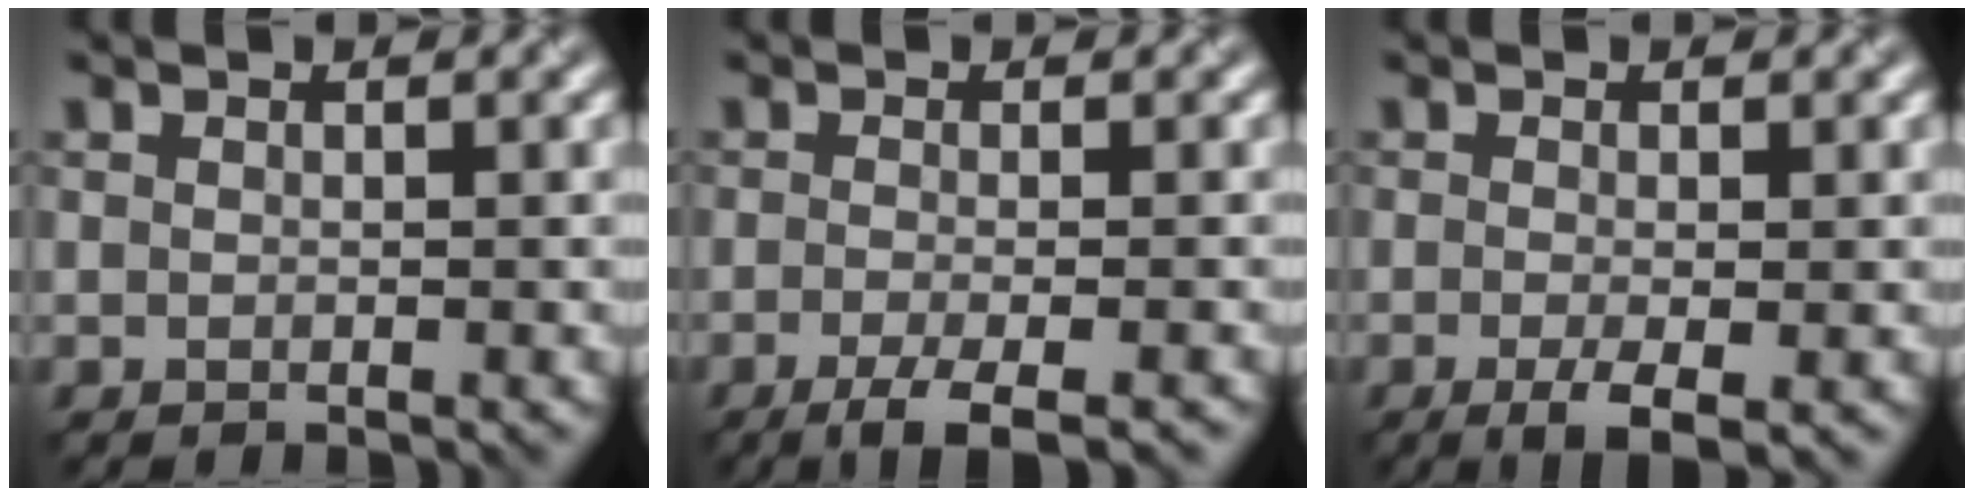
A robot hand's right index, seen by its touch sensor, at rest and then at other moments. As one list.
[{"total": 3.6, "force": [-2.1, 0.8, 2.8], "torque": [-0.044, -0.006, -0.044]}, {"total": 2.8, "force": [-1.1, 0.6, 2.5], "torque": [-0.049, -0.011, -0.019]}]